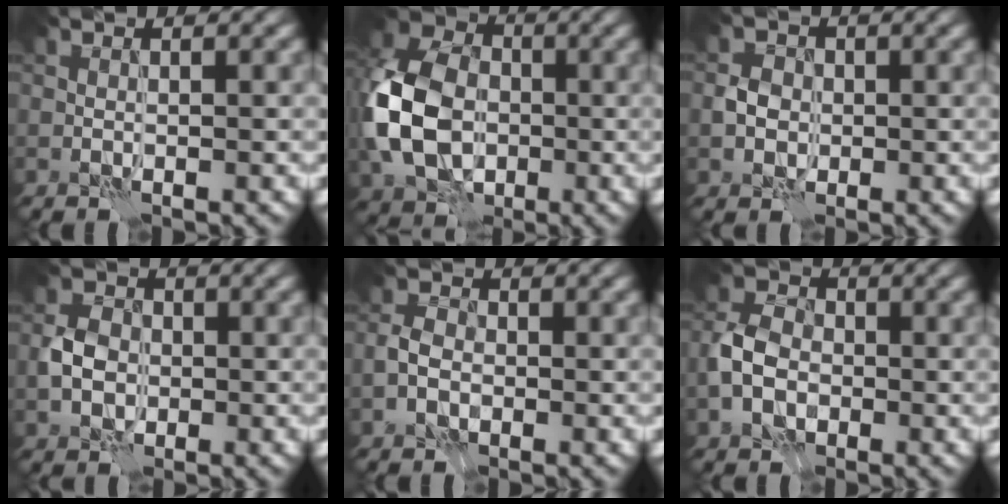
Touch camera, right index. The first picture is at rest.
{"total": 11.5, "force": [-1.7, 8.3, 7.7], "torque": [-0.188, 0.001, -0.048]}
{"total": 2.2, "force": [-0.3, 1.9, 1.0], "torque": [-0.014, 0.001, -0.011]}
{"total": 3.4, "force": [-0.6, 2.8, 2.0], "torque": [-0.037, 0.004, -0.016]}
{"total": 2.5, "force": [-1.0, 1.8, 1.4], "torque": [-0.025, 0.005, -0.026]}
{"total": 4.7, "force": [-1.4, 3.4, 2.8], "torque": [-0.062, 0.004, -0.035]}